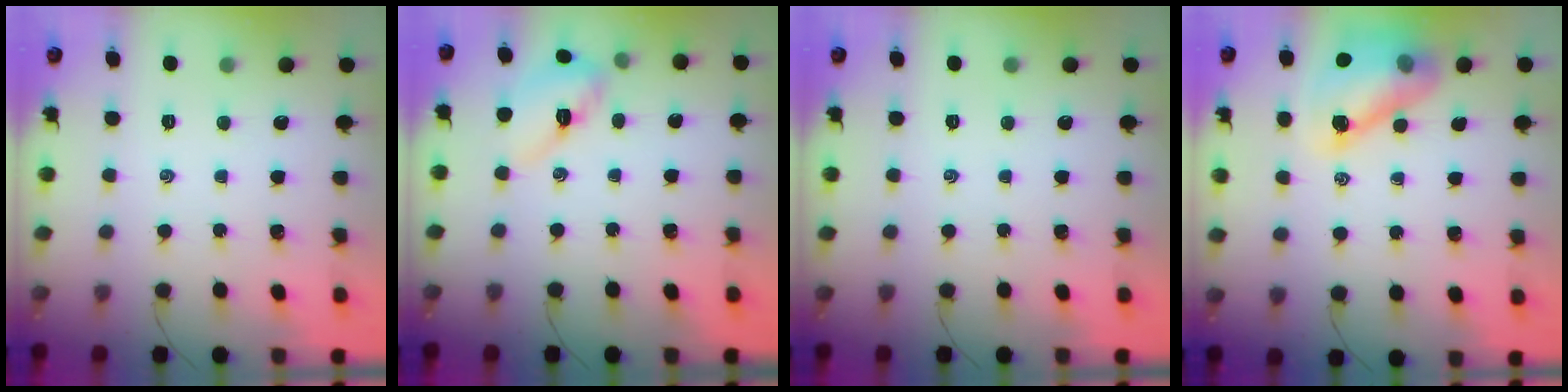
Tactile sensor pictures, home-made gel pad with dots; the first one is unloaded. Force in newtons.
{"total": 9.1, "press": 9.1, "slide": 0.8}
{"total": 0.0}
{"total": 13.8, "press": 13.2, "slide": 4.1}